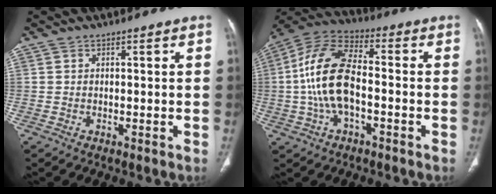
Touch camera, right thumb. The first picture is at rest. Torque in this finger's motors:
{"motor_torque": [2.47, 2.54, 1.91, -0.85, 0.66]}